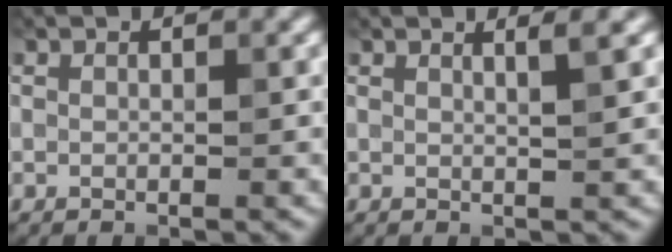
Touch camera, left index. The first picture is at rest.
{"total": 1.9, "force": [1.0, 0.6, 1.5], "torque": [-0.012, 0.004, 0.008]}